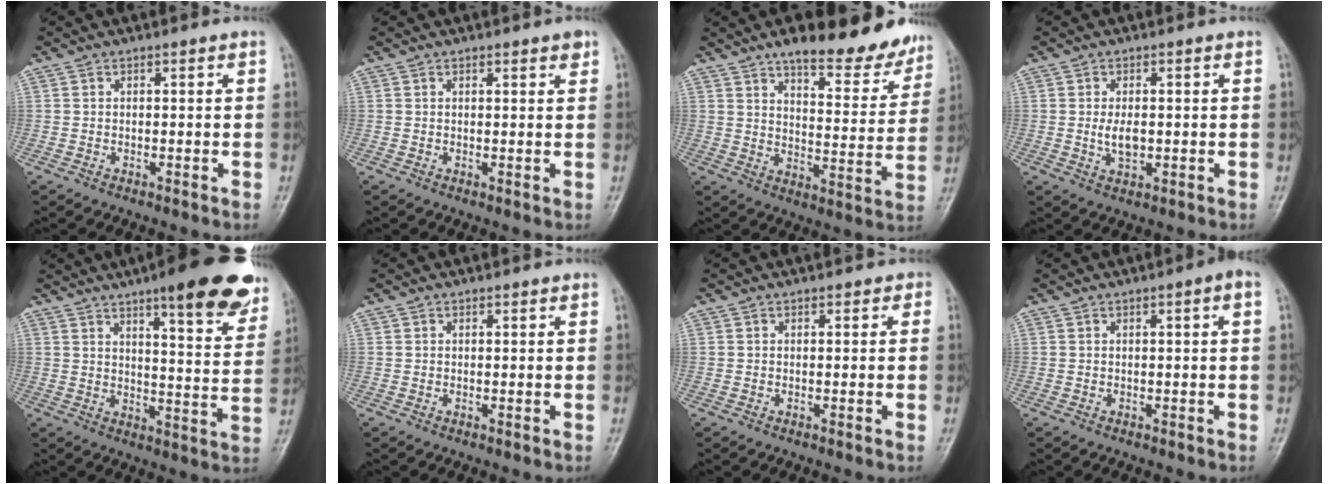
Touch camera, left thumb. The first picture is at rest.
{"total": 2.0, "force": [1.4, 0.7, 1.2], "torque": [-0.007, -0.006, 0.016]}
{"total": 18.6, "force": [14.8, 6.0, 9.5], "torque": [-0.079, -0.084, 0.195]}
{"total": 3.5, "force": [0.0, 2.0, 2.9], "torque": [-0.052, -0.006, 0.002]}
{"total": 19.0, "force": [12.6, 4.6, 13.5], "torque": [-0.144, -0.059, 0.160]}
{"total": 0.6, "force": [0.4, 0.4, 0.2], "torque": [0.000, -0.003, 0.003]}
{"total": 1.4, "force": [0.6, 1.0, 0.6], "torque": [0.010, 0.001, 0.001]}
{"total": 2.1, "force": [0.7, 0.3, 2.0], "torque": [-0.031, 0.006, 0.007]}